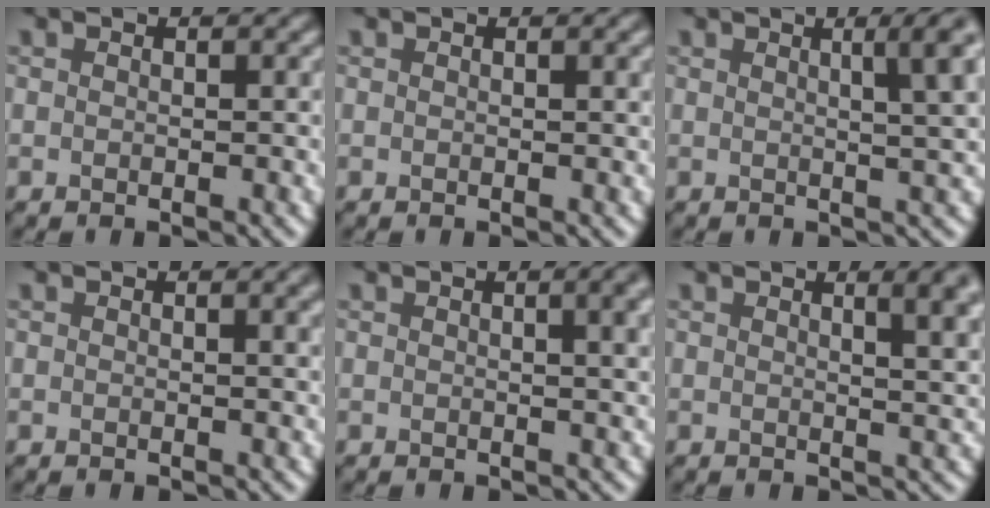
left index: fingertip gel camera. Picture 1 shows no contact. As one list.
[{"total": 0.9, "force": [0.3, 0.2, 0.8], "torque": [-0.007, 0.003, 0.004]}, {"total": 6.3, "force": [2.0, 2.0, 5.6], "torque": [-0.034, 0.021, 0.014]}, {"total": 1.9, "force": [0.7, 0.6, 1.6], "torque": [-0.012, 0.004, 0.008]}, {"total": 5.4, "force": [1.7, 2.3, 4.6], "torque": [-0.025, 0.016, 0.012]}, {"total": 5.5, "force": [2.3, 2.2, 4.4], "torque": [-0.018, 0.014, 0.022]}]